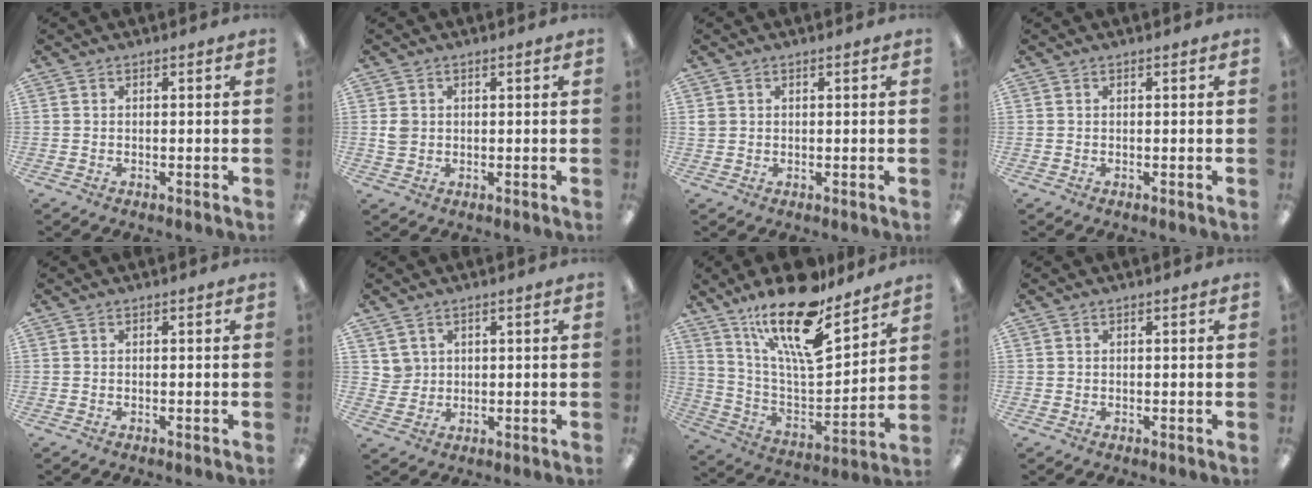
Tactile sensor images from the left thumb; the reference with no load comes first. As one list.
[{"total": 2.5, "force": [0.6, 2.2, 1.0], "torque": [-0.014, 0.002, 0.008]}, {"total": 1.3, "force": [0.6, 1.1, 0.4], "torque": [-0.010, 0.003, 0.011]}, {"total": 0.0}, {"total": 0.0}, {"total": 3.4, "force": [2.2, 2.5, -0.1], "torque": [-0.003, -0.009, 0.040]}, {"total": 21.9, "force": [15.8, 6.9, 13.5], "torque": [-0.236, -0.101, 0.269]}, {"total": 0.5, "force": [0.4, 0.3, 0.1], "torque": [-0.003, 0.002, 0.008]}]